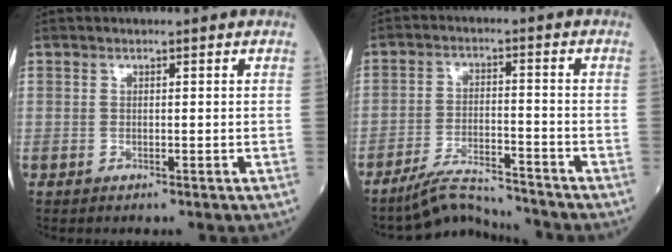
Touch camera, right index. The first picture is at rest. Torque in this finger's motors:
{"motor_torque": [-0.11, -0.04, 0.07, 0.01]}